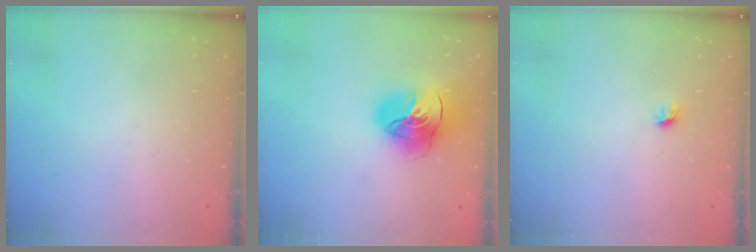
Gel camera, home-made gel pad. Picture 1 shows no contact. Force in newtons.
{"total": 18.0, "press": 17.9, "slide": 2.5}
{"total": 4.2, "press": 4.1, "slide": 1.0}